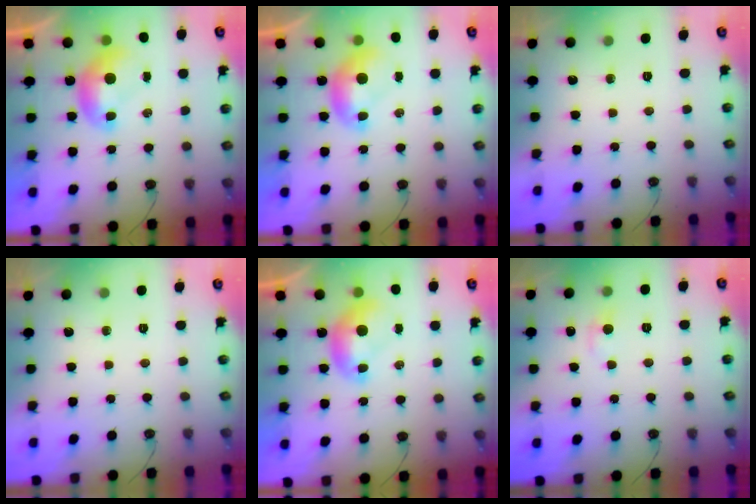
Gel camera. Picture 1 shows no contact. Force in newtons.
{"total": 0.0}
{"total": 0.0}
{"total": 0.0}
{"total": 0.0}
{"total": 0.9, "press": 0.6, "slide": 0.7}